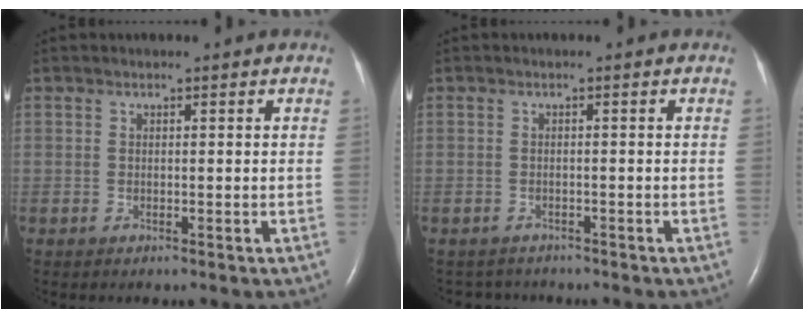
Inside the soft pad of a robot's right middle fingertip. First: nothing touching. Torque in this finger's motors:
{"motor_torque": [-0.35, -0.12, -0.12, -0.02]}